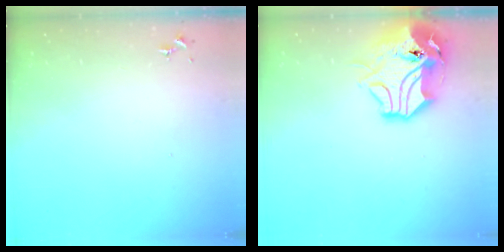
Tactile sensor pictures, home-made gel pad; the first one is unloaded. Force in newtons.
{"total": 17.8, "press": 17.5, "slide": 2.8}